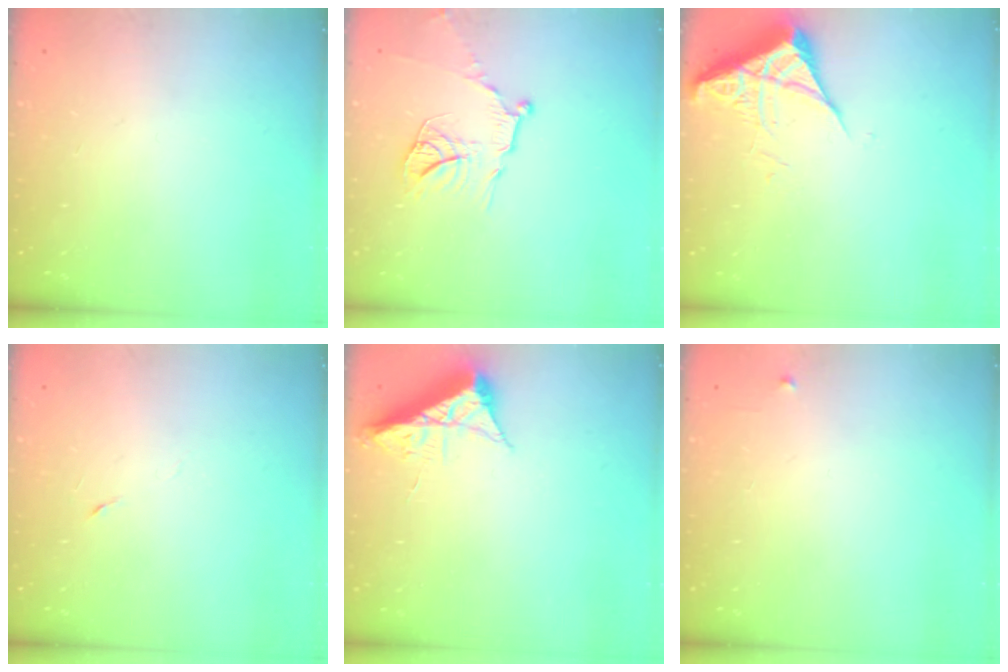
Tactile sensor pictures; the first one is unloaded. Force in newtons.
{"total": 14.1, "press": 14.1, "slide": 1.4}
{"total": 5.4, "press": 5.3, "slide": 0.6}
{"total": 2.9, "press": 2.7, "slide": 1.0}
{"total": 8.2, "press": 8.2, "slide": 0.3}
{"total": 2.4, "press": 2.3, "slide": 0.4}